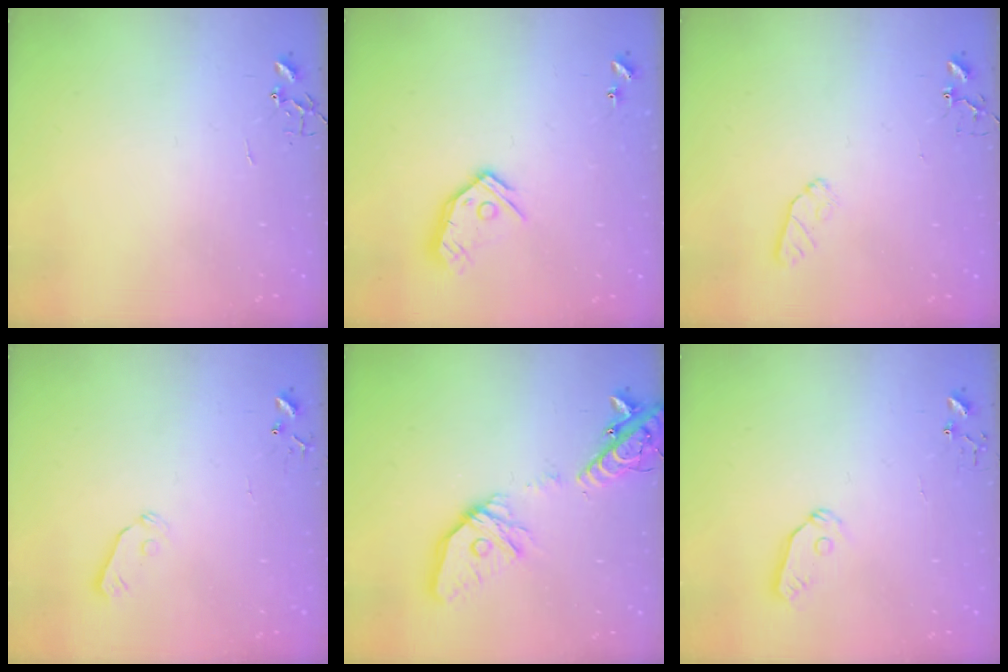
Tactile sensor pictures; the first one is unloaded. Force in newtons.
{"total": 12.2, "press": 12.1, "slide": 1.5}
{"total": 6.1, "press": 6.1, "slide": 0.8}
{"total": 4.3, "press": 4.3, "slide": 0.7}
{"total": 20.2, "press": 20.0, "slide": 3.0}
{"total": 6.5, "press": 6.5, "slide": 0.2}